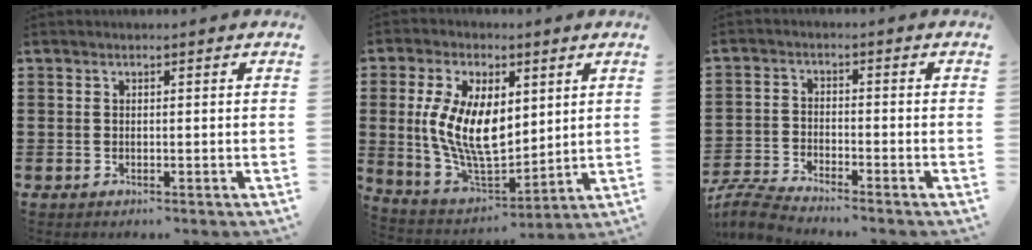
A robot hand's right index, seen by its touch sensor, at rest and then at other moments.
{"total": 11.1, "force": [1.9, 6.2, 9.1], "torque": [-0.196, 0.002, 0.038]}
{"total": 4.9, "force": [-4.8, -0.1, 1.0], "torque": [-0.046, -0.011, -0.102]}